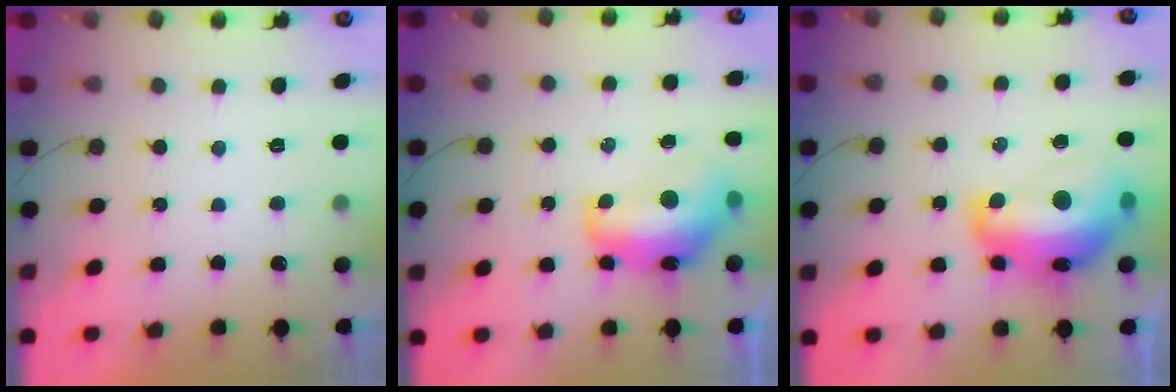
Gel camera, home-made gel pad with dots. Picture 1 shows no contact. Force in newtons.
{"total": 13.4, "press": 13.3, "slide": 1.4}
{"total": 18.9, "press": 18.8, "slide": 1.6}